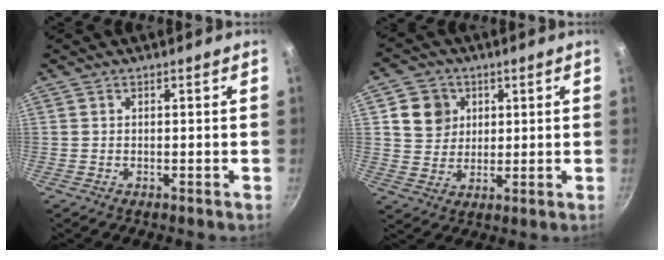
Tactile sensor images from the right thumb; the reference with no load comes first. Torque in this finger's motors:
{"motor_torque": [0.07, 0.21, 0.51, 0.11, -0.07]}